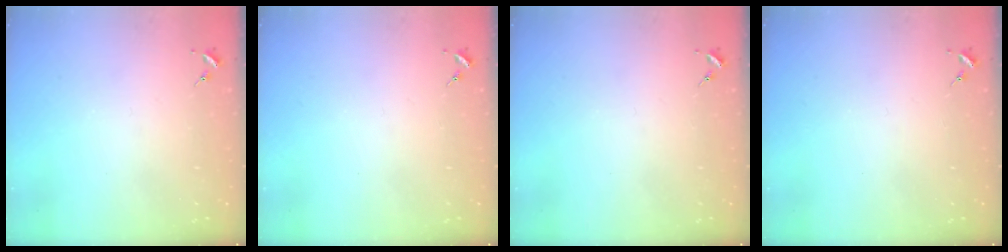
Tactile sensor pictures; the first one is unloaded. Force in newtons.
{"total": 0.0}
{"total": 0.0}
{"total": 0.0}